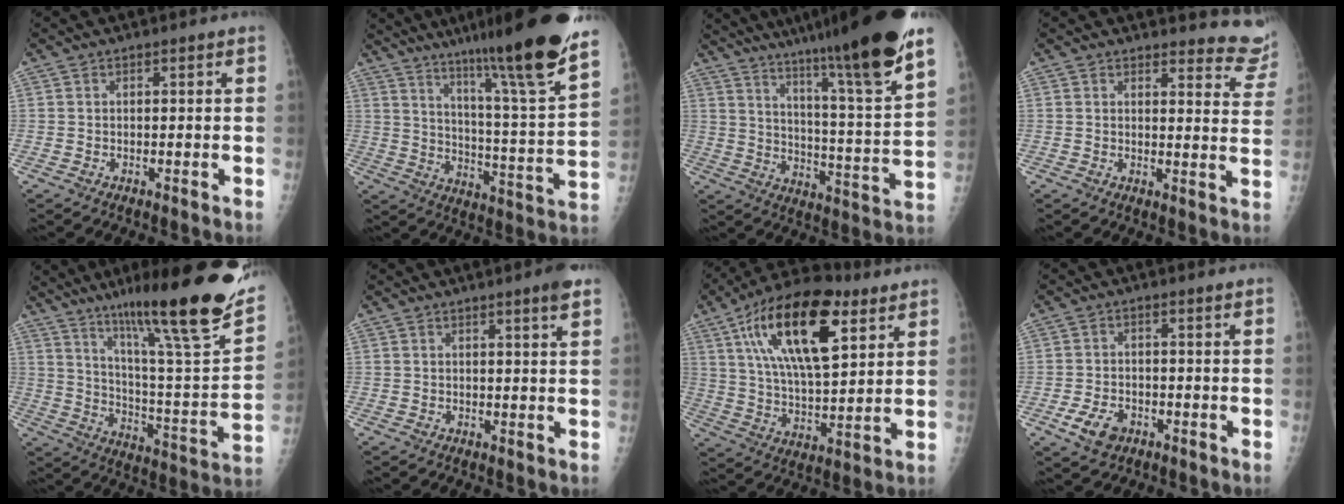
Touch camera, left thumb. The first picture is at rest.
{"total": 23.9, "force": [17.5, 0.7, 16.3], "torque": [-0.233, -0.090, 0.264]}
{"total": 25.9, "force": [19.3, 0.9, 17.2], "torque": [-0.257, -0.095, 0.289]}
{"total": 10.3, "force": [10.2, 1.8, 0.2], "torque": [0.039, -0.107, 0.080]}
{"total": 28.1, "force": [18.0, 3.7, 21.2], "torque": [-0.304, -0.063, 0.282]}
{"total": 3.1, "force": [2.1, -0.1, 2.4], "torque": [-0.031, -0.008, 0.026]}
{"total": 22.1, "force": [9.7, 9.2, 17.5], "torque": [-0.287, -0.021, 0.165]}
{"total": 5.2, "force": [-2.4, 3.4, 3.0], "torque": [-0.054, 0.007, -0.039]}